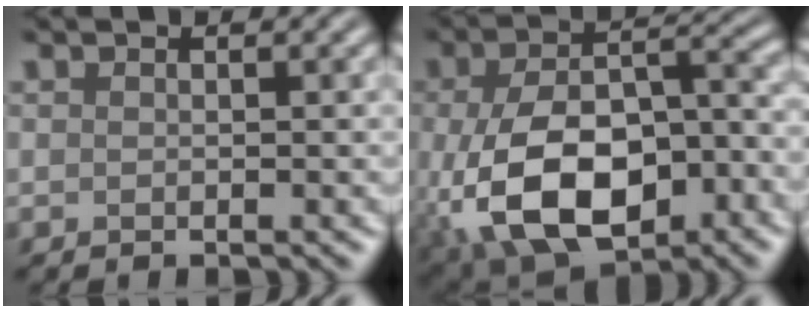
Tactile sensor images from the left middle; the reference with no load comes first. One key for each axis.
{"total": 13.9, "fx": -4.6, "fy": 7.5, "fz": 10.8, "tx": -0.212, "ty": -0.022, "tz": -0.079}